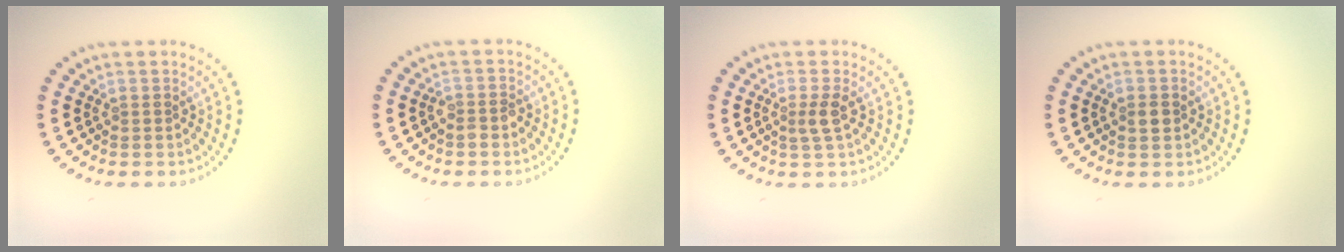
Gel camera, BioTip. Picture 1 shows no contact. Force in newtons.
{"total": 1.1, "press": 1.1, "slide": 0.4}
{"total": 1.7, "press": 1.3, "slide": 1.1}
{"total": 1.5, "press": 1.5, "slide": 0.1}